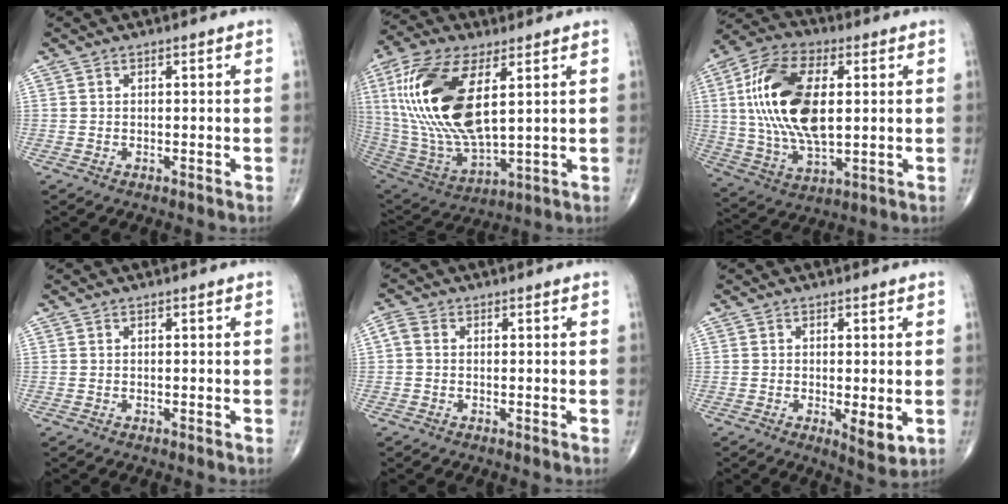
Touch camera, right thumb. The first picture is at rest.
{"total": 23.5, "force": [5.8, 10.5, 20.2], "torque": [-0.427, -0.027, 0.115]}
{"total": 20.2, "force": [3.0, 10.3, 17.1], "torque": [-0.336, -0.002, 0.053]}
{"total": 0.0}
{"total": 2.1, "force": [0.0, 1.6, 1.3], "torque": [-0.028, 0.005, -0.009]}
{"total": 4.6, "force": [-0.9, 1.5, 4.2], "torque": [-0.066, -0.016, -0.013]}